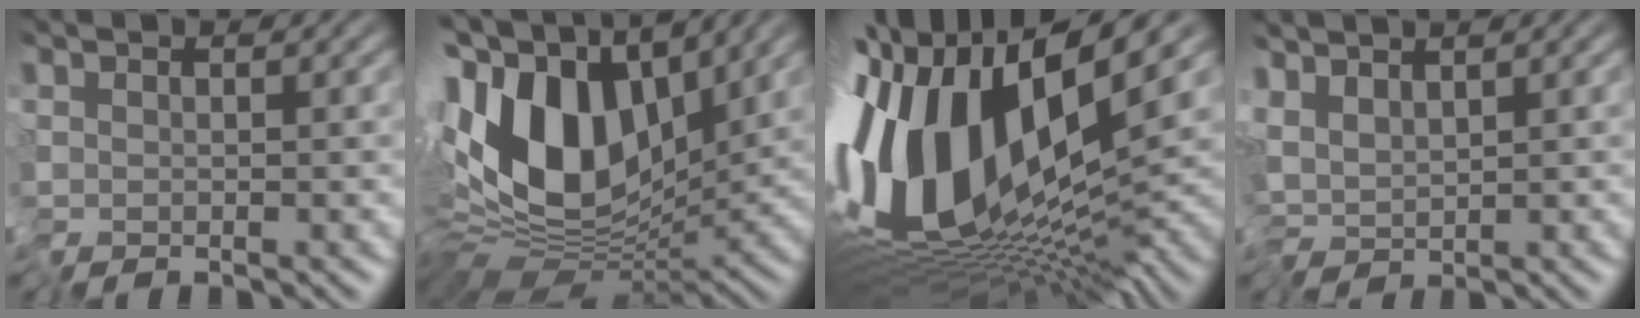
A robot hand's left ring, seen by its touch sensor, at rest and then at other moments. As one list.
[{"total": 12.5, "force": [1.6, 7.2, 10.1], "torque": [-0.191, 0.010, 0.016]}, {"total": 17.1, "force": [1.1, 6.6, 15.7], "torque": [-0.311, -0.005, 0.016]}, {"total": 2.7, "force": [0.6, 1.2, 2.3], "torque": [-0.038, -0.003, 0.014]}]